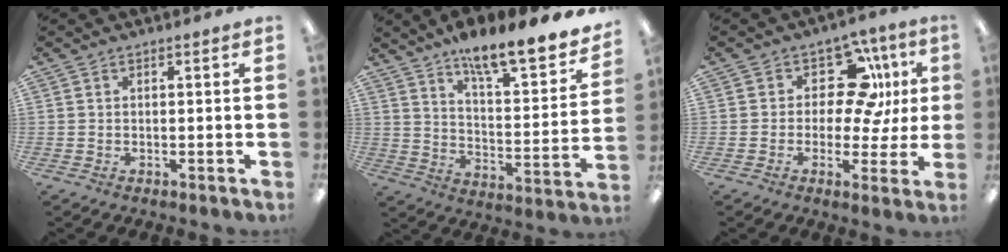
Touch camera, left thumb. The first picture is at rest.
{"total": 14.6, "force": [12.5, 3.4, 6.7], "torque": [-0.107, -0.087, 0.213]}
{"total": 13.3, "force": [4.6, 8.8, 8.9], "torque": [-0.137, -0.014, 0.088]}